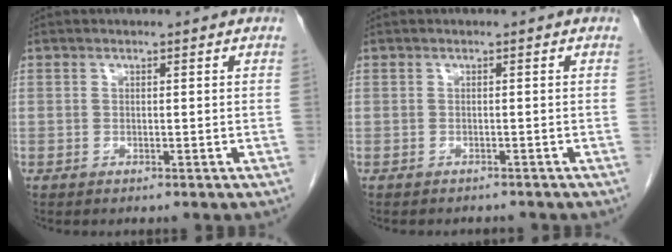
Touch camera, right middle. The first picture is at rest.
{"total": 3.2, "force": [-2.9, 1.1, 0.7], "torque": [-0.011, -0.002, -0.035]}